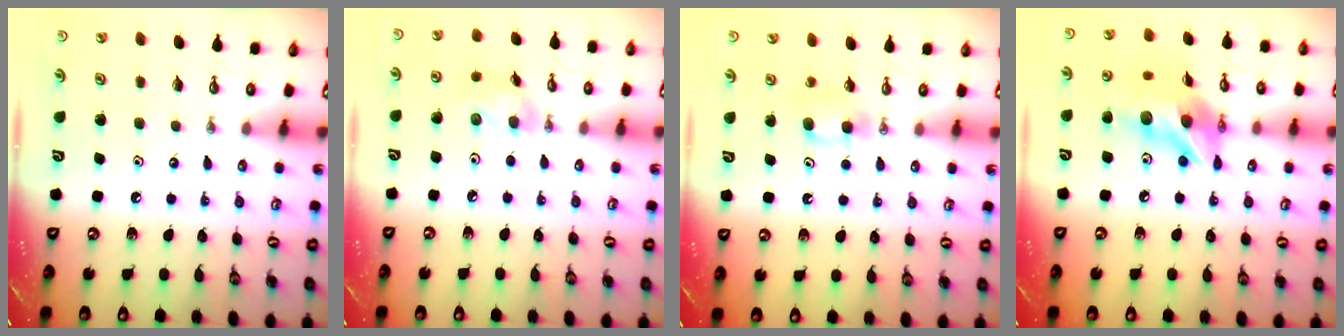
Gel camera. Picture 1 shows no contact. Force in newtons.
{"total": 8.7, "press": 8.3, "slide": 2.6}
{"total": 4.4, "press": 4.4, "slide": 0.7}
{"total": 14.7, "press": 14.6, "slide": 1.1}